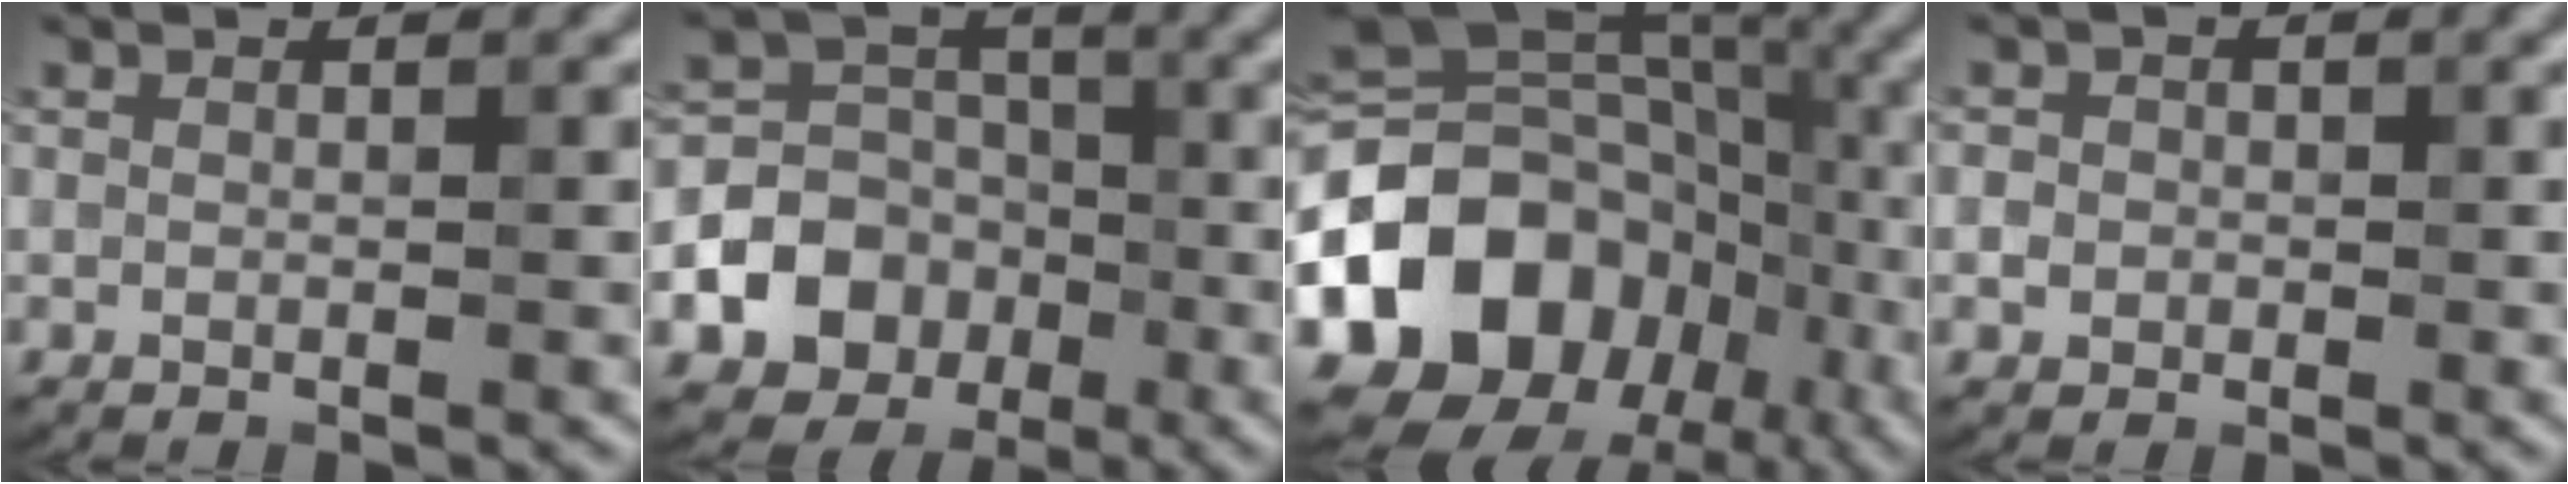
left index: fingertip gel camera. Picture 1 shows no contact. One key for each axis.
{"total": 7.2, "fx": -2.6, "fy": 5.8, "fz": 3.3, "tx": -0.051, "ty": 0.006, "tz": -0.056}
{"total": 15.5, "fx": -5.7, "fy": 11.8, "fz": 8.2, "tx": -0.172, "ty": 0.016, "tz": -0.107}
{"total": 2.0, "fx": -0.1, "fy": 1.9, "fz": 0.7, "tx": 0.010, "ty": 0.019, "tz": -0.020}